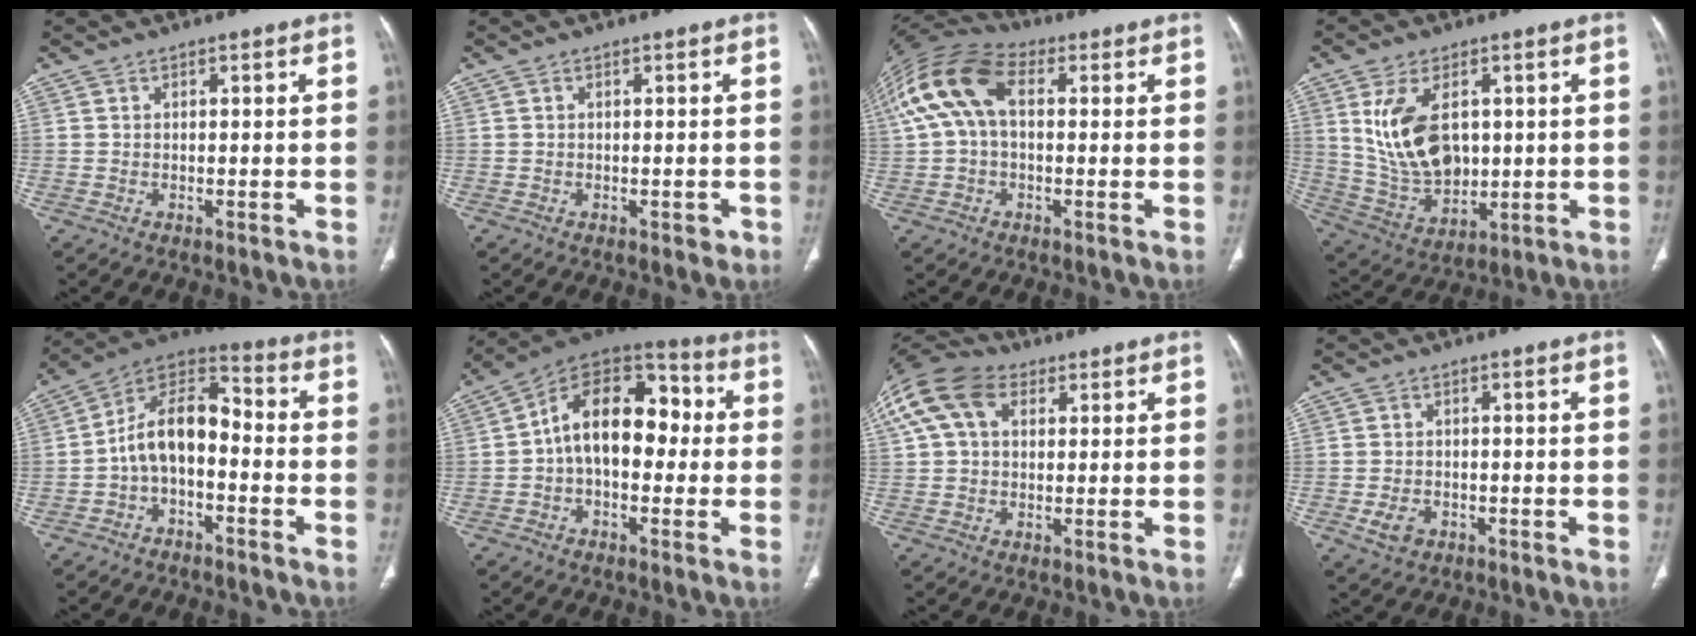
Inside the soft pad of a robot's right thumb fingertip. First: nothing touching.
{"total": 1.1, "force": [-0.5, 0.8, 0.7], "torque": [-0.005, 0.000, -0.003]}
{"total": 14.4, "force": [2.6, 8.8, 11.1], "torque": [-0.234, 0.044, 0.041]}
{"total": 13.8, "force": [2.9, 8.7, 10.4], "torque": [-0.178, -0.013, 0.074]}
{"total": 11.2, "force": [-2.5, 6.4, 8.8], "torque": [-0.142, 0.064, -0.056]}
{"total": 16.1, "force": [0.2, 10.1, 12.5], "torque": [-0.167, 0.049, -0.010]}
{"total": 14.4, "force": [5.0, 9.9, 9.3], "torque": [-0.202, 0.035, 0.086]}
{"total": 3.4, "force": [-1.3, 2.5, 1.8], "torque": [-0.033, 0.002, -0.017]}